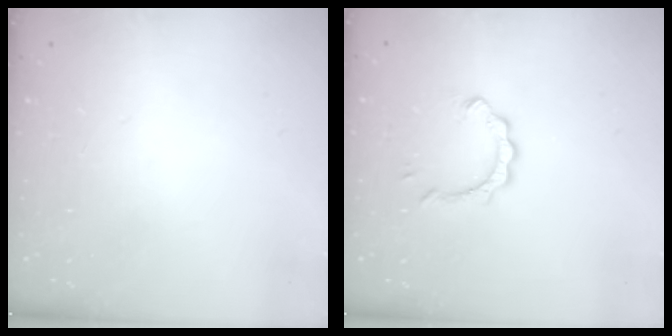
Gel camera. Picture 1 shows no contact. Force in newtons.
{"total": 4.5, "press": 4.5, "slide": 0.5}